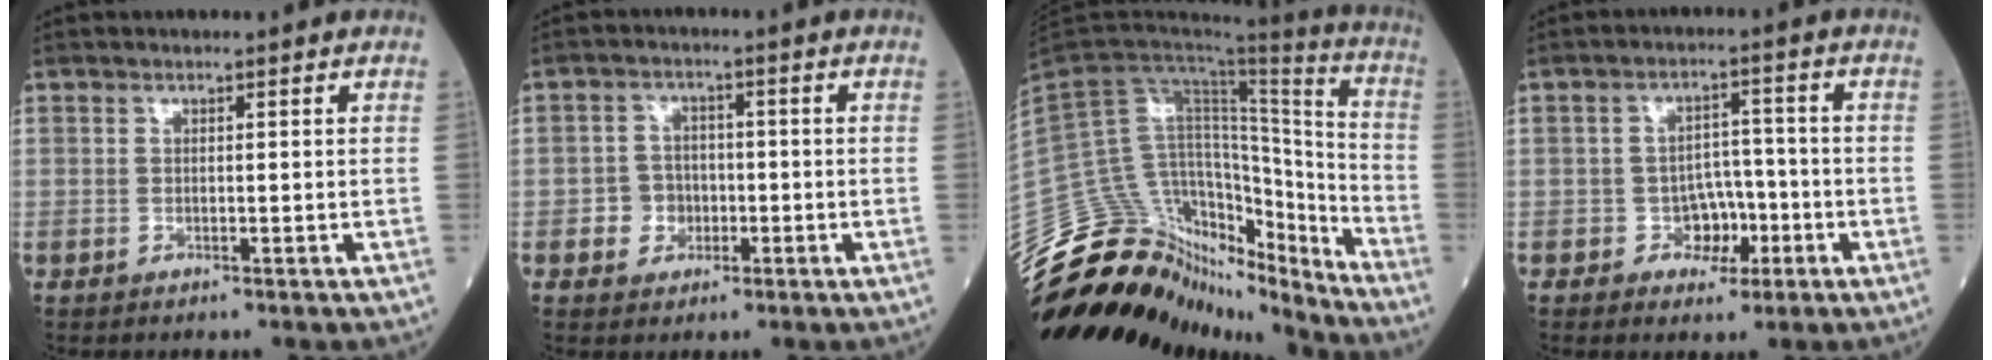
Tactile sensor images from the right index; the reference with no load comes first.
{"total": 3.9, "force": [-1.2, 3.5, 1.2], "torque": [-0.016, 0.011, -0.019]}
{"total": 26.6, "force": [-23.0, 9.4, 9.5], "torque": [-0.213, 0.051, -0.363]}
{"total": 4.6, "force": [-2.0, 3.6, 2.1], "torque": [-0.020, 0.014, -0.029]}